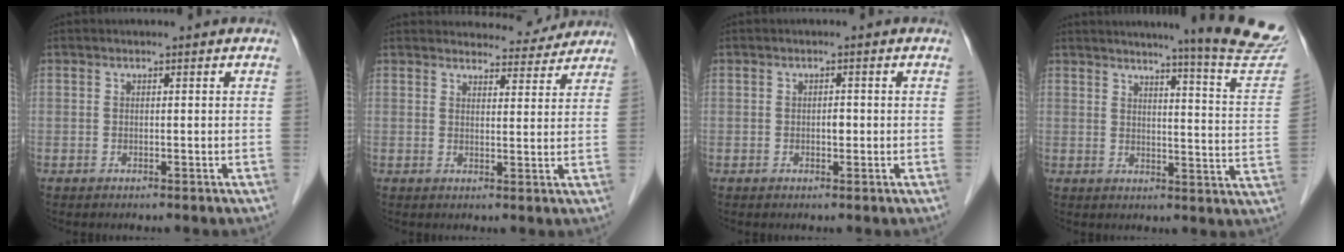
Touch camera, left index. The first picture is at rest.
{"total": 6.8, "force": [6.5, 1.7, 0.4], "torque": [0.011, -0.005, 0.064]}
{"total": 1.5, "force": [-1.2, 0.6, 0.6], "torque": [-0.009, -0.005, -0.019]}
{"total": 15.5, "force": [14.0, -1.4, 6.5], "torque": [-0.078, -0.101, 0.145]}